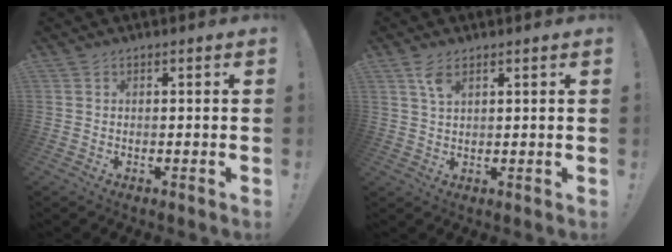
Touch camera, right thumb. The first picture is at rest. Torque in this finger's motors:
{"motor_torque": [0.02, 0.05, -0.05, 0.11, 0.00]}